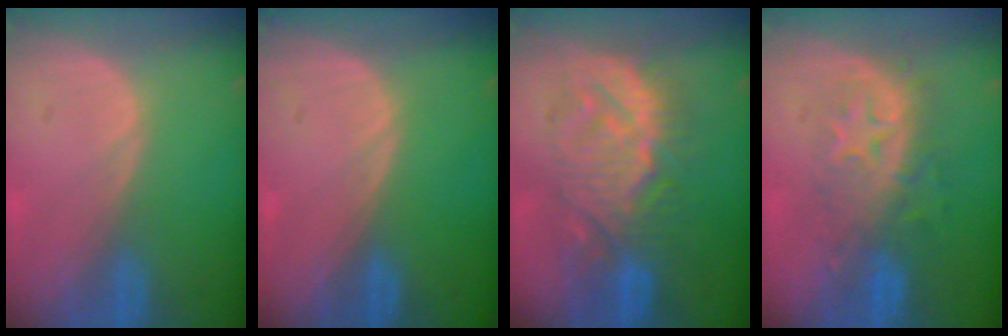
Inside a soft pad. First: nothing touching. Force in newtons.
{"total": 0.0}
{"total": 9.6, "press": 9.6, "slide": 0.4}
{"total": 8.2, "press": 7.7, "slide": 2.8}